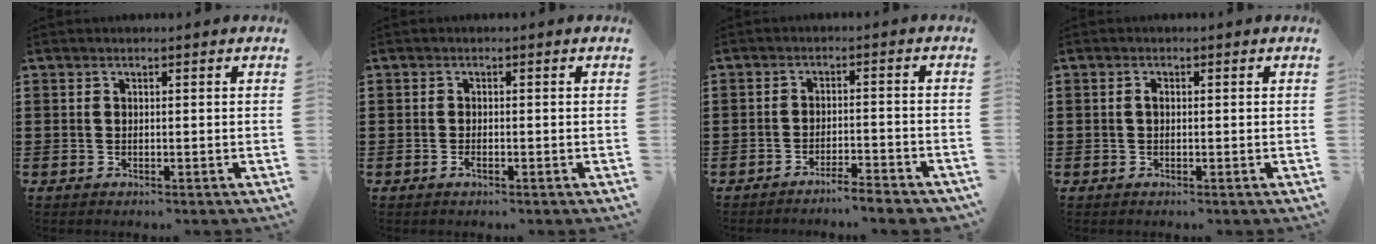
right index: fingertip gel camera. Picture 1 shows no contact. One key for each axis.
{"total": 0.9, "fx": -0.6, "fy": 0.3, "fz": 0.7, "tx": -0.022, "ty": -0.007, "tz": -0.013}
{"total": 3.3, "fx": -3.2, "fy": -0.2, "fz": 0.9, "tx": -0.018, "ty": -0.002, "tz": -0.067}
{"total": 0.9, "fx": 0.0, "fy": 0.4, "fz": 0.8, "tx": -0.017, "ty": 0.001, "tz": -0.001}